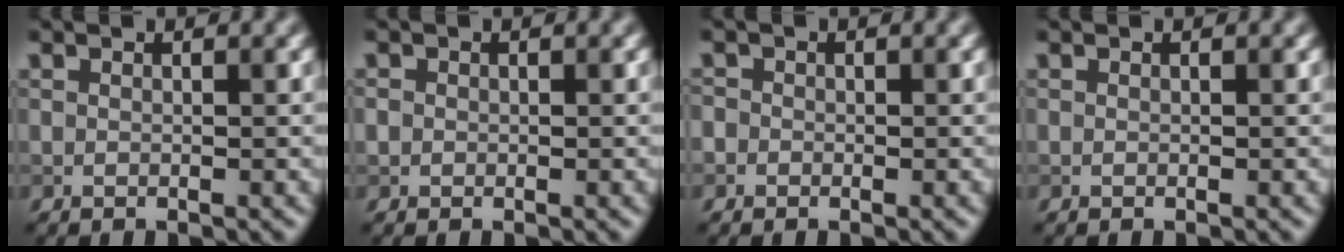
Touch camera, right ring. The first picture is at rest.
{"total": 0.7, "force": [-0.2, 0.7, 0.1], "torque": [0.002, -0.004, -0.005]}
{"total": 1.5, "force": [-0.1, 1.5, 0.4], "torque": [0.006, 0.006, -0.018]}
{"total": 0.0}